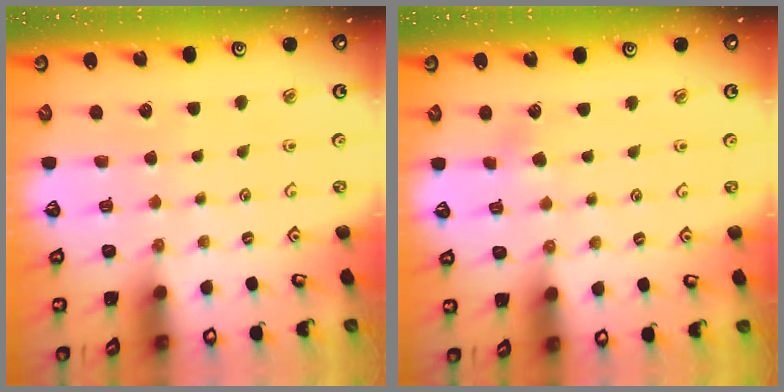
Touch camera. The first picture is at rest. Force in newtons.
{"total": 1.8, "press": 1.7, "slide": 0.4}